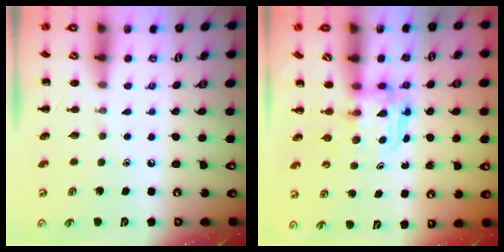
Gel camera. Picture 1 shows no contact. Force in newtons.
{"total": 3.6, "press": 3.6, "slide": 0.3}